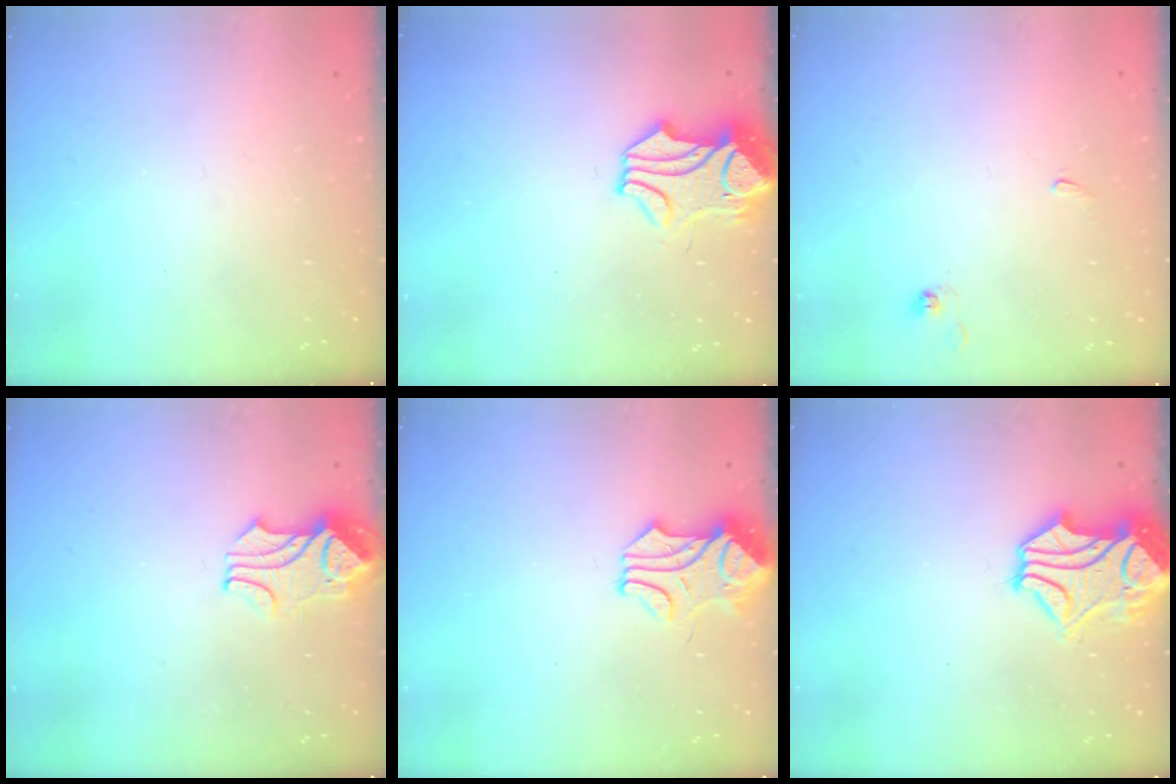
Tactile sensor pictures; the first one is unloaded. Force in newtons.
{"total": 1.6, "press": 0.9, "slide": 1.3}
{"total": 0.7, "press": 0.6, "slide": 0.3}
{"total": 2.3, "press": 2.2, "slide": 0.7}
{"total": 0.6, "press": 0.6, "slide": 0.2}
{"total": 3.2, "press": 2.8, "slide": 1.6}